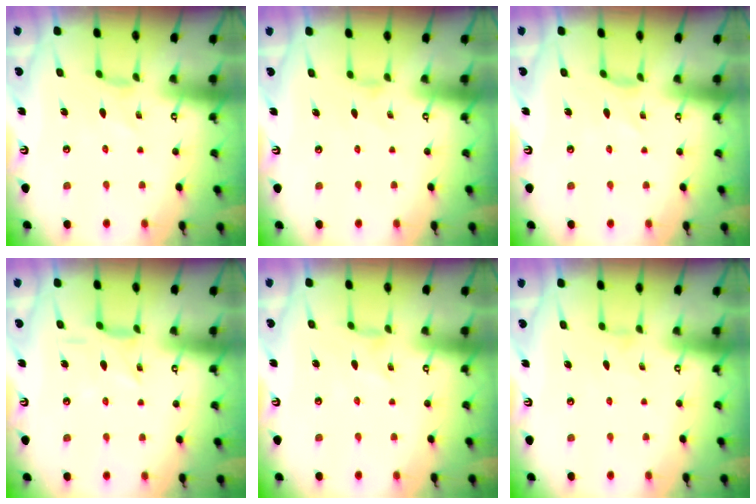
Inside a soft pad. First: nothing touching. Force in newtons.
{"total": 0.0}
{"total": 1.4, "press": 1.4, "slide": 0.2}
{"total": 5.4, "press": 5.4, "slide": 0.3}
{"total": 0.8, "press": 0.7, "slide": 0.2}
{"total": 0.0}